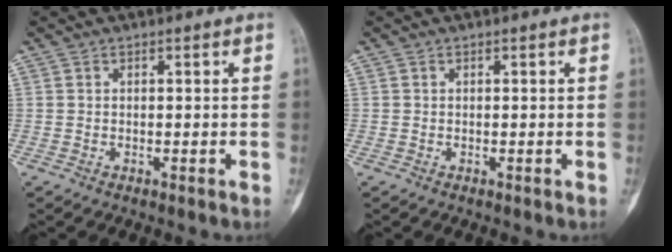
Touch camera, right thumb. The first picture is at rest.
{"total": 0.0}